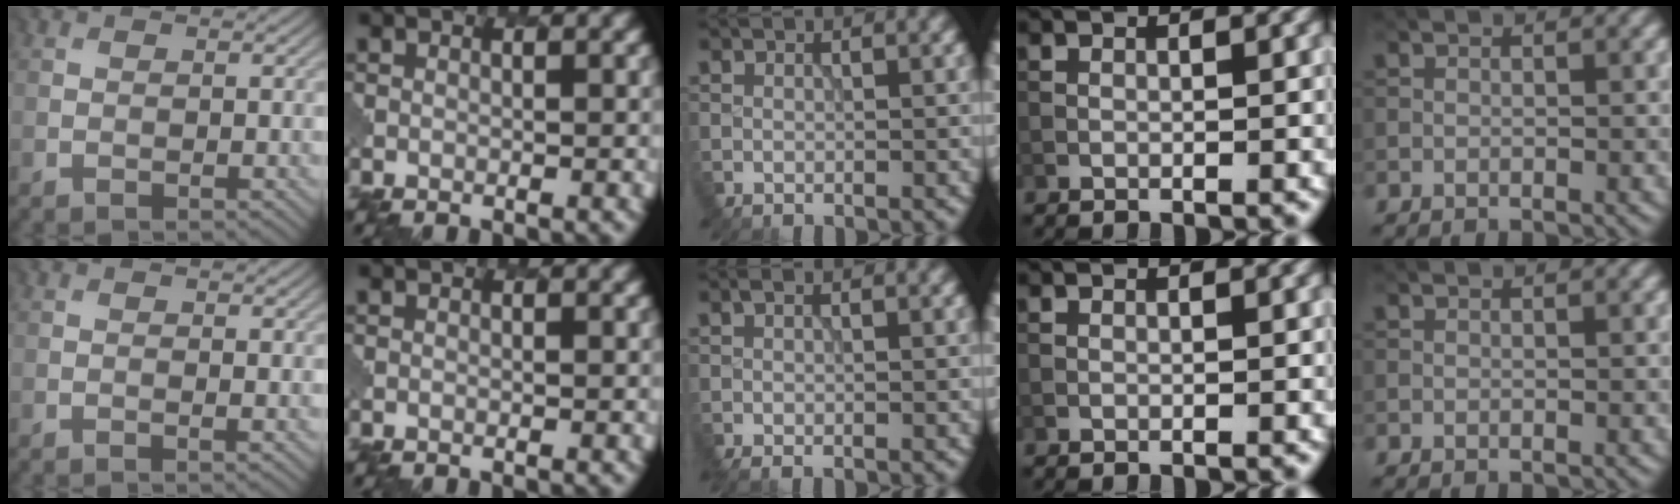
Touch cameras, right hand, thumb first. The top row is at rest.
{"thumb": {"total": 0.8, "force": [0.0, 0.1, 0.8], "torque": [-0.015, -0.002, 0.000]}, "middle": {"total": 1.5, "force": [-0.1, 0.6, 1.3], "torque": [-0.027, -0.003, 0.000]}}